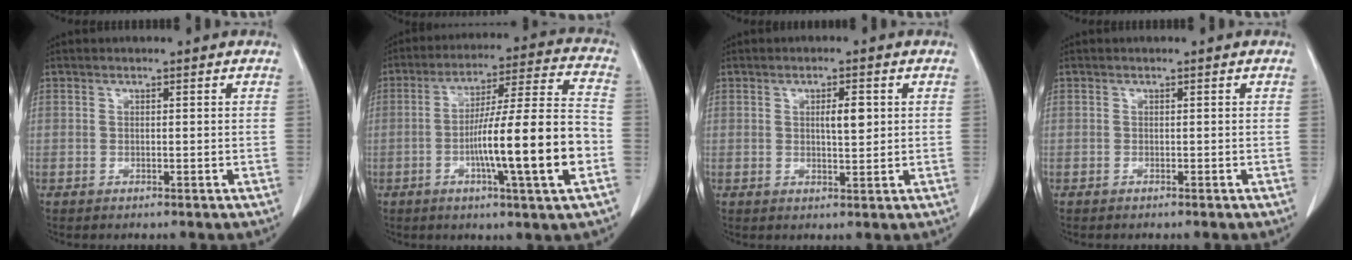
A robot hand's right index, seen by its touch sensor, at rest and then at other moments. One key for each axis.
{"total": 16.8, "fx": -4.4, "fy": -0.1, "fz": 16.2, "tx": -0.264, "ty": 0.005, "tz": -0.073}
{"total": 3.2, "fx": 0.7, "fy": 0.9, "fz": 3.0, "tx": -0.049, "ty": -0.002, "tz": 0.011}
{"total": 0.0}